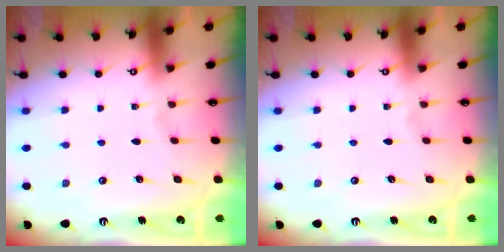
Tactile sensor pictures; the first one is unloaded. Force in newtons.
{"total": 0.0}